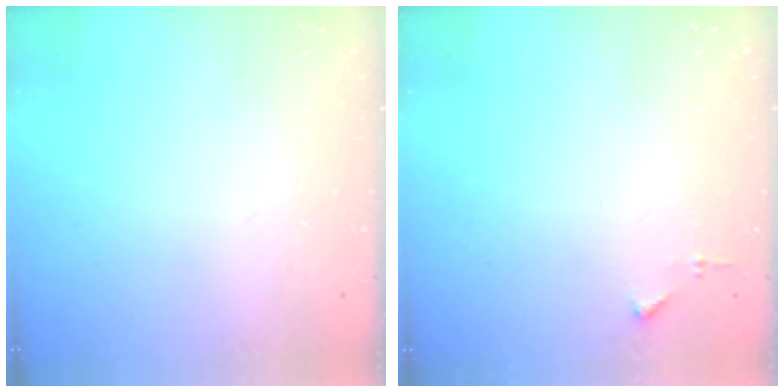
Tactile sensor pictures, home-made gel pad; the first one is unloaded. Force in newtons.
{"total": 3.7, "press": 3.7, "slide": 0.5}